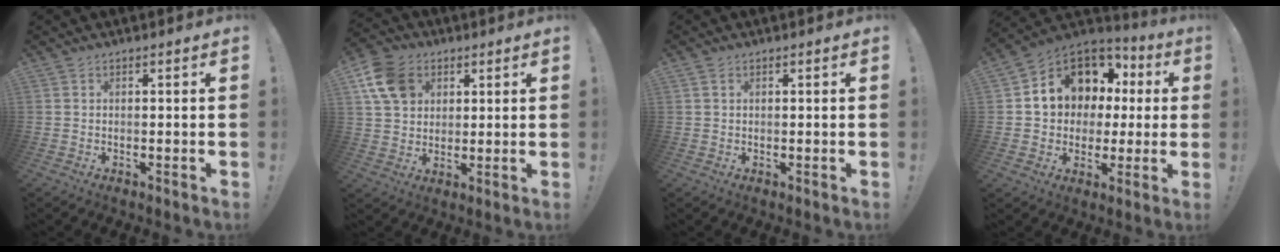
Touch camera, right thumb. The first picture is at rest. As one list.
[{"total": 12.6, "force": [5.2, 9.9, 5.9], "torque": [-0.100, -0.014, 0.105]}, {"total": 1.1, "force": [0.5, 0.9, 0.4], "torque": [-0.002, 0.000, 0.009]}, {"total": 11.9, "force": [4.1, 10.0, 5.0], "torque": [-0.073, -0.030, 0.091]}]